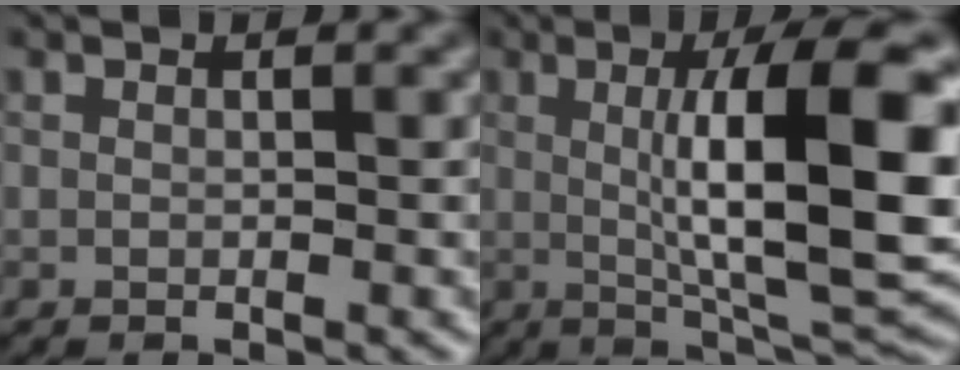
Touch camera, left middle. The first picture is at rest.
{"total": 12.4, "force": [1.0, 2.9, 12.0], "torque": [-0.165, 0.001, 0.019]}